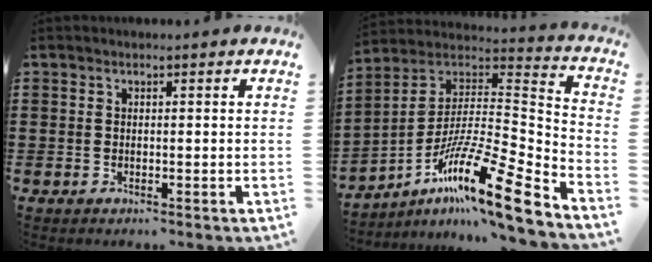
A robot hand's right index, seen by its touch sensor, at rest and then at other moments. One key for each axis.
{"total": 15.5, "fx": -10.5, "fy": 1.8, "fz": 11.3, "tx": -0.194, "ty": -0.002, "tz": -0.193}